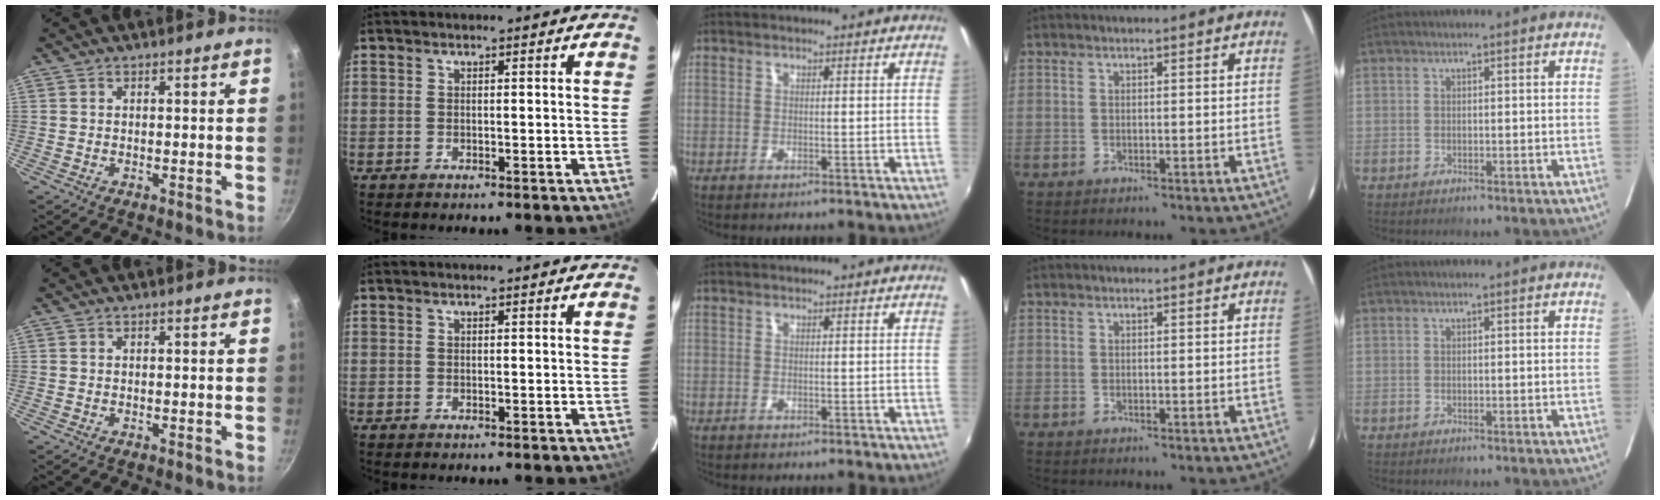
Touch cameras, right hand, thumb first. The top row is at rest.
{}